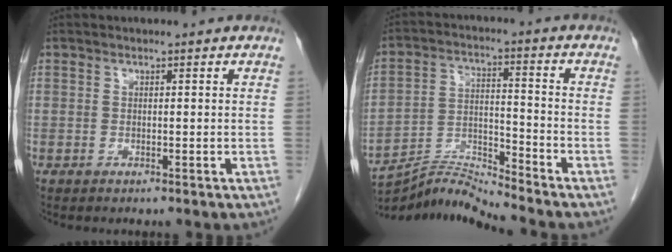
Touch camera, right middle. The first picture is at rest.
{"total": 9.0, "force": [-8.6, -2.6, 0.2], "torque": [-0.014, 0.017, -0.158]}